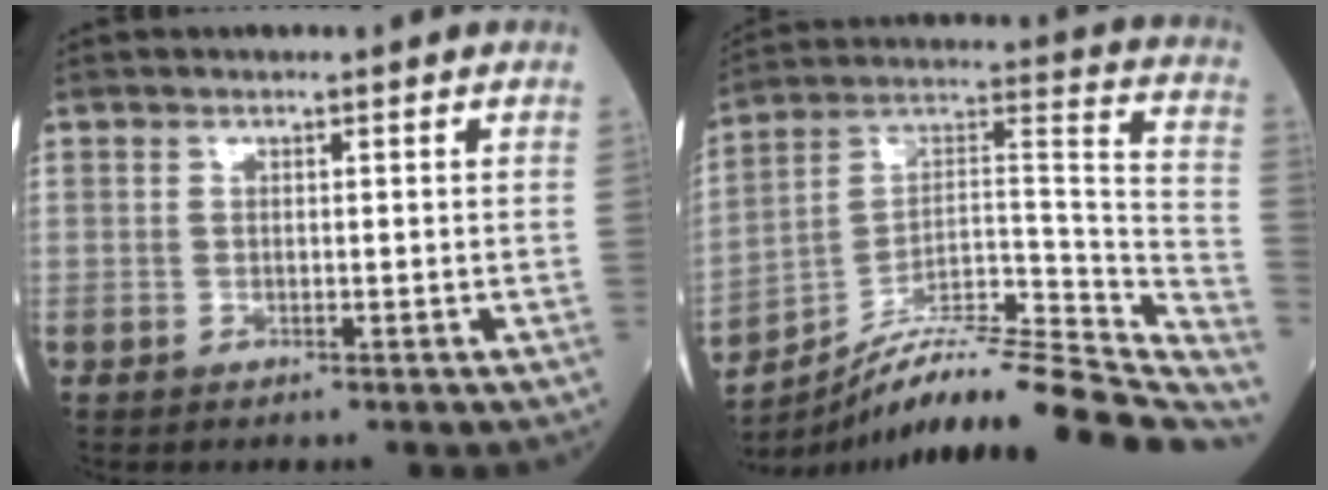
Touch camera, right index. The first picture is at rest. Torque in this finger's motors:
{"motor_torque": [-0.61, -1.26, 0.10, 0.02]}